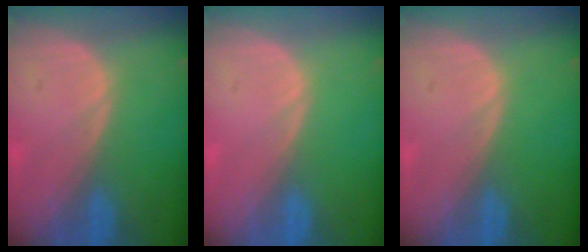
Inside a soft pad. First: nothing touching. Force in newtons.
{"total": 0.0}
{"total": 0.0}